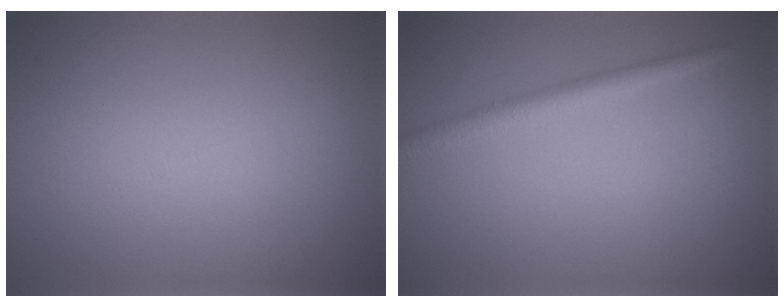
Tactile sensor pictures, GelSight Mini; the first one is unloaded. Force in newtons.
{"total": 2.1, "press": 2.1, "slide": 0.1}